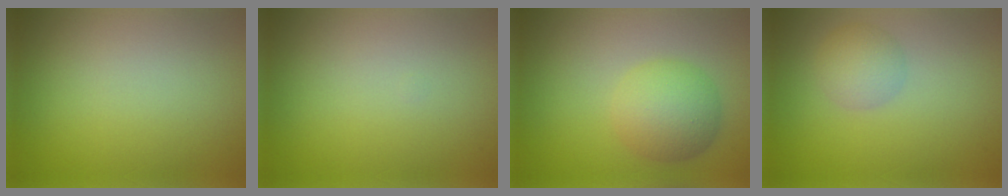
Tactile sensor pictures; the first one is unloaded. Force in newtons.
{"total": 0.0}
{"total": 4.5, "press": 4.5, "slide": 0.1}
{"total": 2.5, "press": 2.5, "slide": 0.1}